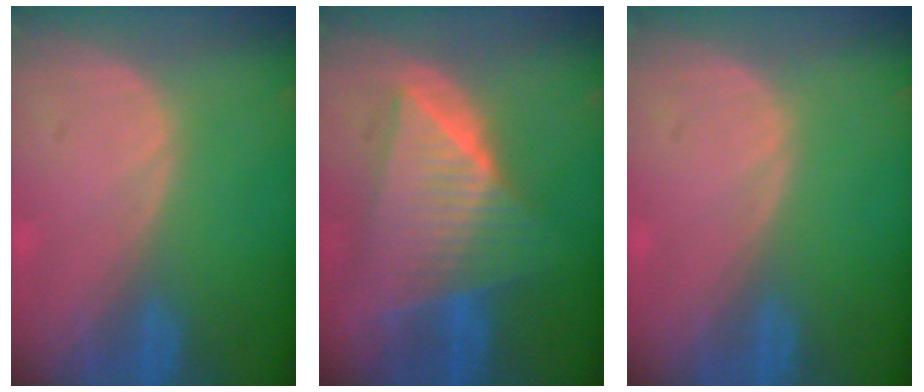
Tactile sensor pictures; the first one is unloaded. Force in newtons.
{"total": 10.0, "press": 9.9, "slide": 0.7}
{"total": 0.0}